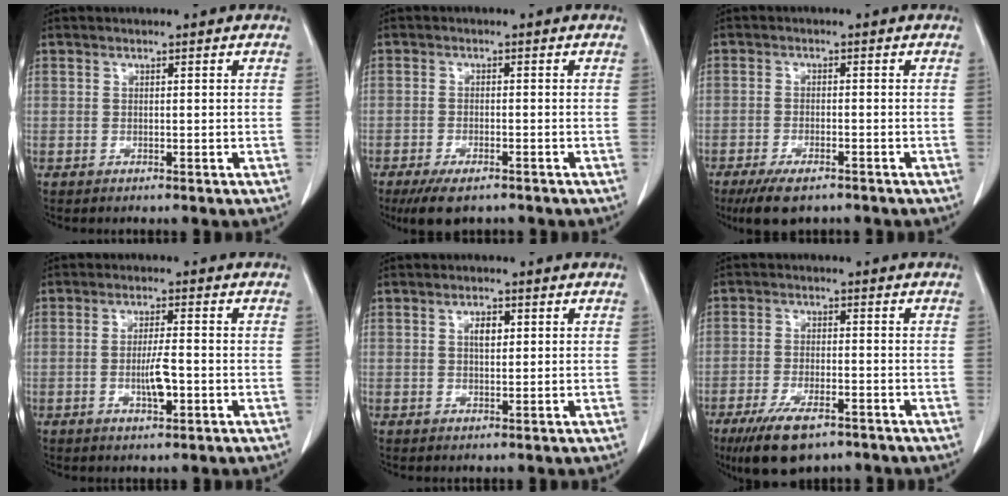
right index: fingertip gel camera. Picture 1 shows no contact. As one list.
[{"total": 5.4, "force": [-3.9, 1.8, 3.3], "torque": [-0.058, -0.008, -0.063]}, {"total": 5.9, "force": [-4.3, 1.9, 3.6], "torque": [-0.066, -0.009, -0.070]}, {"total": 4.4, "force": [-1.1, 0.8, 4.2], "torque": [-0.078, -0.003, -0.017]}, {"total": 2.2, "force": [0.7, 1.0, 1.8], "torque": [-0.029, 0.000, 0.009]}, {"total": 8.7, "force": [-5.8, 2.9, 5.8], "torque": [-0.111, -0.014, -0.095]}]